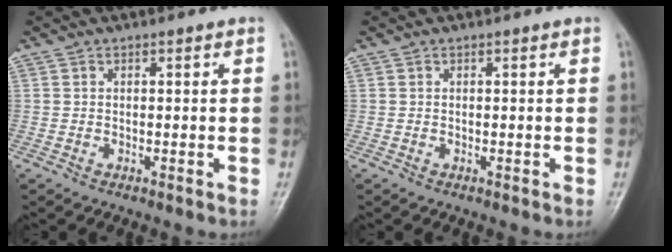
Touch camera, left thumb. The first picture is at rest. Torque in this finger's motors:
{"motor_torque": [0.00, 0.01, -0.09, -0.09, 0.00]}